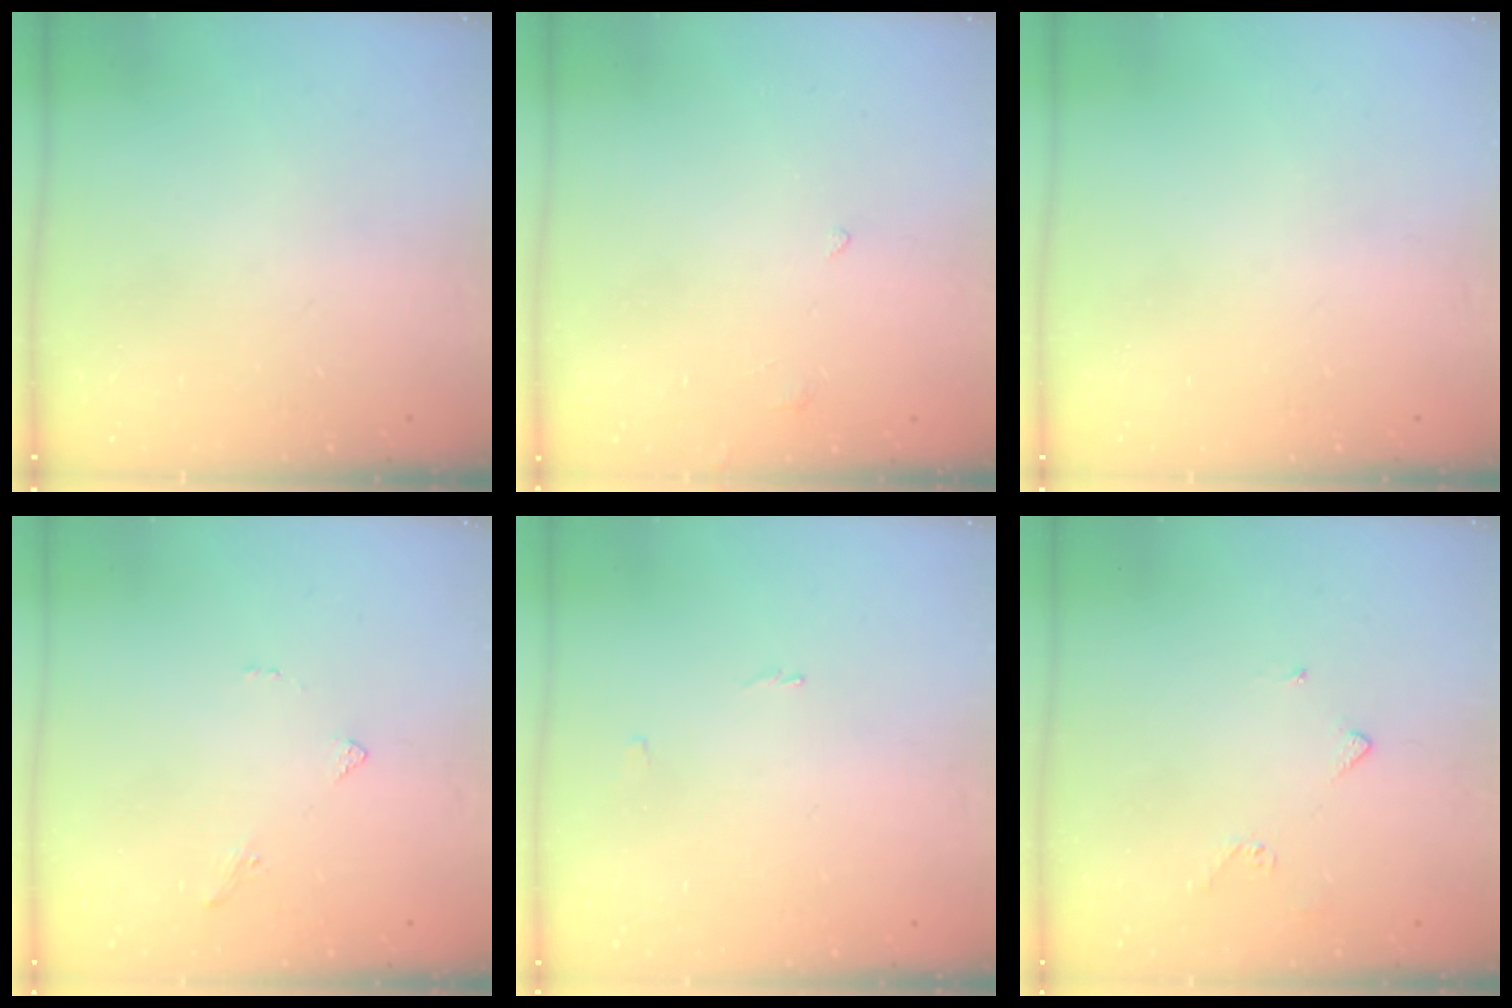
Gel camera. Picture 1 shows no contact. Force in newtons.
{"total": 0.0}
{"total": 0.0}
{"total": 1.6, "press": 1.5, "slide": 0.5}
{"total": 0.8, "press": 0.8, "slide": 0.3}
{"total": 3.3, "press": 3.3, "slide": 0.5}